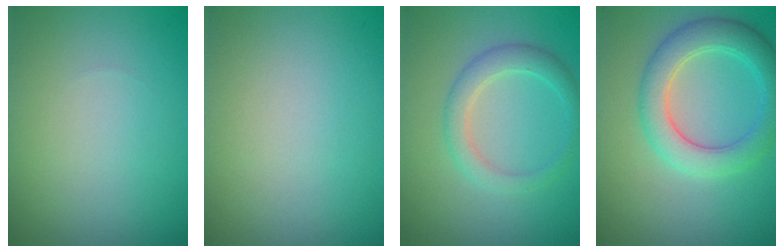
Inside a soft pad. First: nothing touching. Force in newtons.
{"total": 0.0}
{"total": 2.7, "press": 2.7, "slide": 0.1}
{"total": 5.0, "press": 5.0, "slide": 0.5}